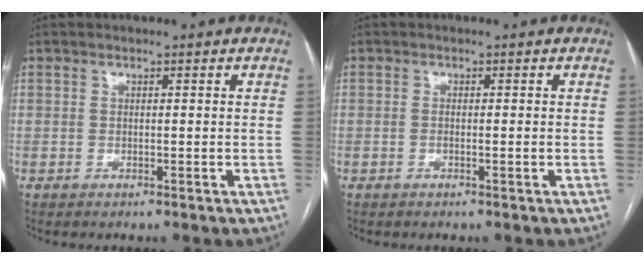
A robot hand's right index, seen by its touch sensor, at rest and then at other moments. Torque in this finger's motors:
{"motor_torque": [-0.27, 0.33, 0.00, -0.01]}